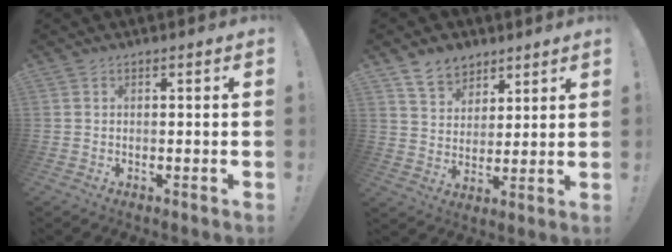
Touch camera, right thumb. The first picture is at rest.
{"total": 8.9, "force": [6.4, 5.8, 2.0], "torque": [-0.037, -0.040, 0.126]}